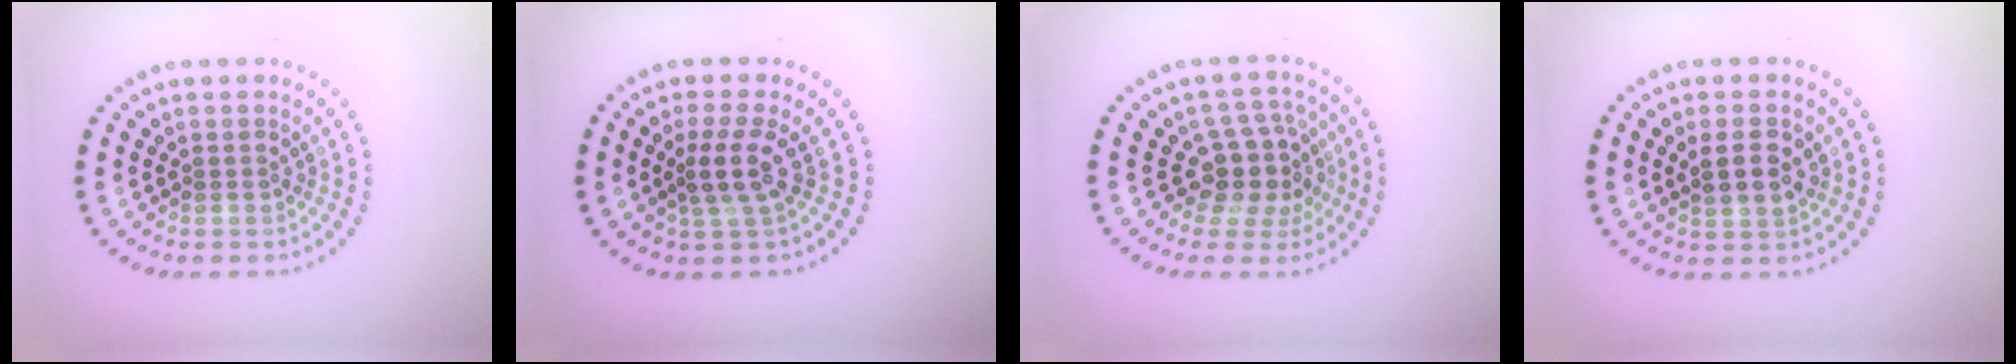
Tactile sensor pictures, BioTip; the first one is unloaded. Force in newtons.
{"total": 2.7, "press": 2.1, "slide": 1.7}
{"total": 4.2, "press": 3.3, "slide": 2.6}
{"total": 2.8, "press": 2.7, "slide": 0.6}